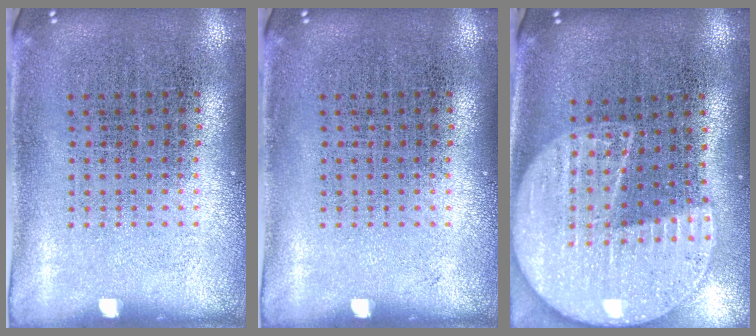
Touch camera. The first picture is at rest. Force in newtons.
{"total": 0.0}
{"total": 2.3, "press": 2.0, "slide": 1.1}